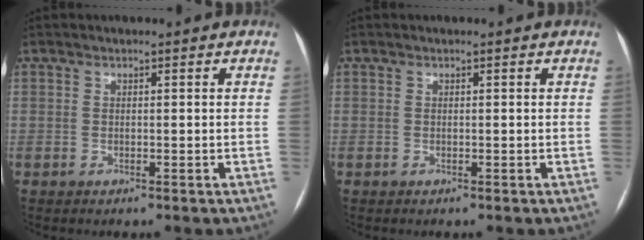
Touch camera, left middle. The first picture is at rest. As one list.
[{"total": 0.0}]